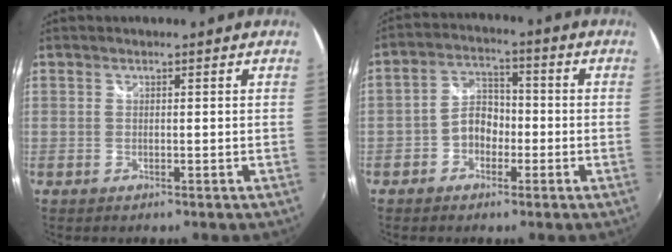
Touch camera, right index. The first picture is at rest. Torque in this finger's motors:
{"motor_torque": [0.09, -0.08, 0.19, 0.05]}